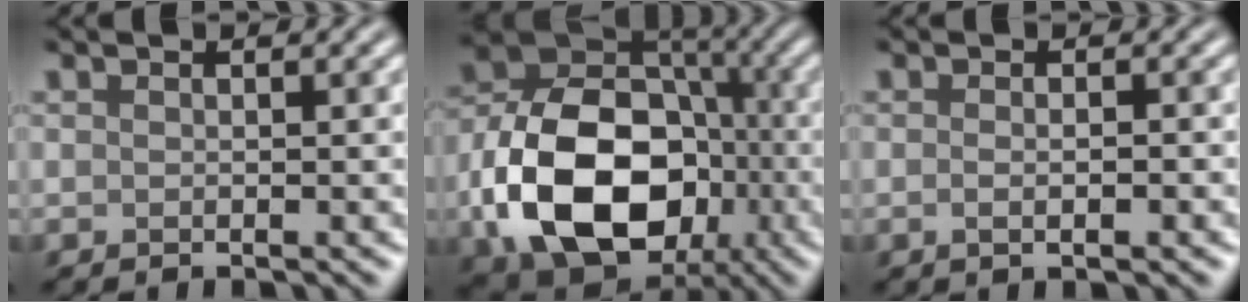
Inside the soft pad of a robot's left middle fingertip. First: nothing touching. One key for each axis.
{"total": 14.9, "fx": -4.0, "fy": 10.8, "fz": 9.4, "tx": -0.183, "ty": -0.017, "tz": -0.082}
{"total": 2.5, "fx": -0.1, "fy": 1.2, "fz": 2.1, "tx": -0.005, "ty": 0.006, "tz": -0.009}